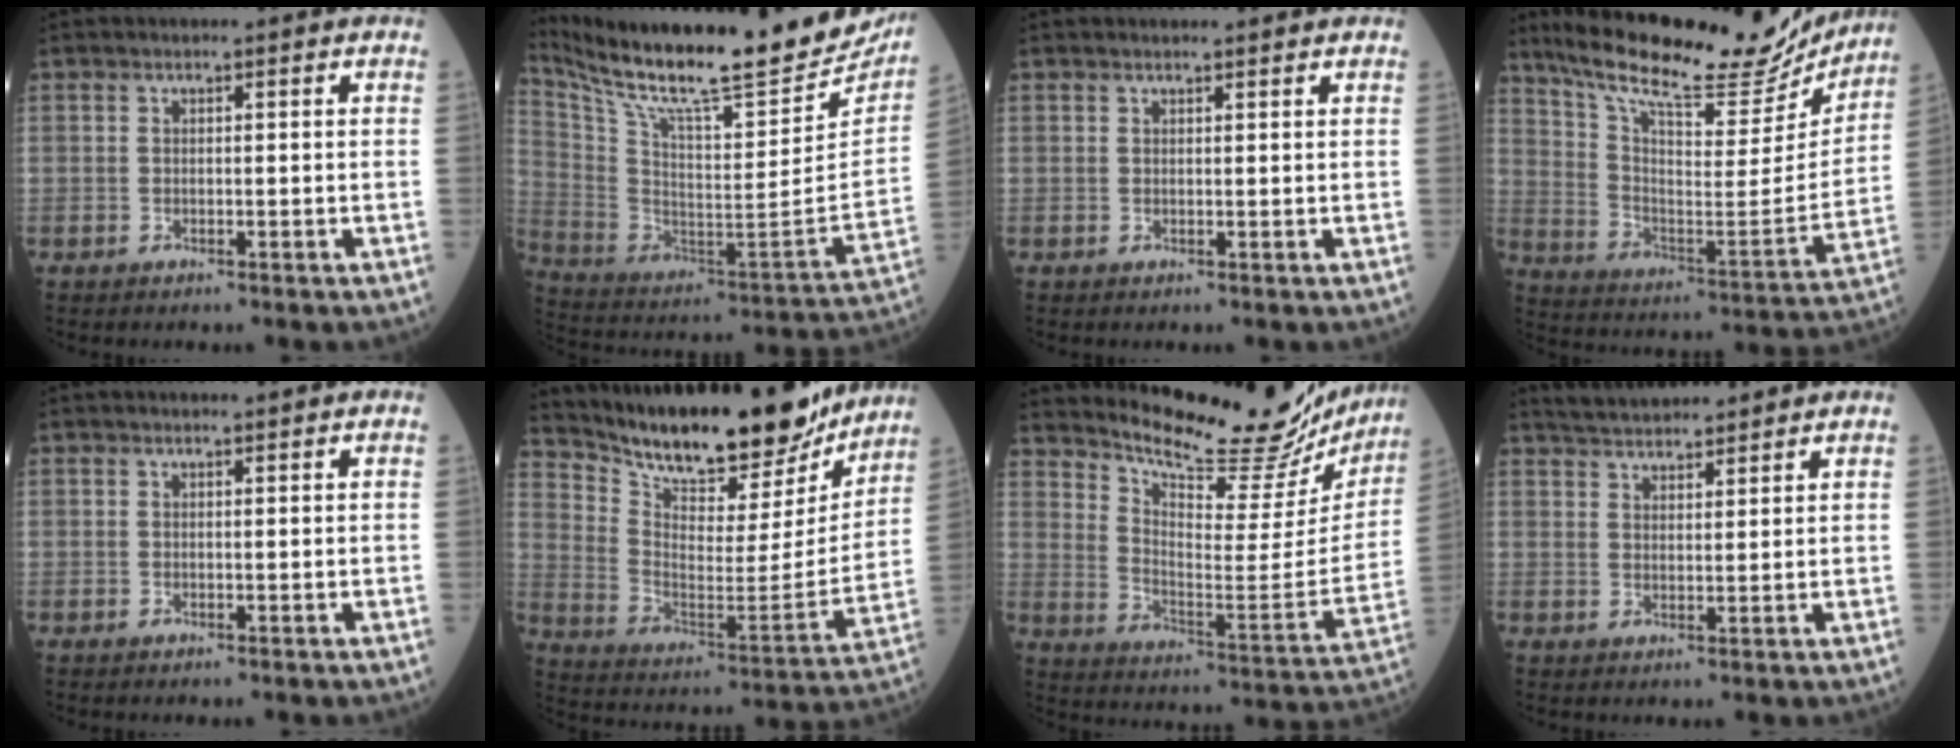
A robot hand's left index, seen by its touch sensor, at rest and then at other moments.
{"total": 31.4, "force": [27.6, 4.7, 14.2], "torque": [-0.273, -0.094, 0.403]}
{"total": 1.9, "force": [1.8, 0.1, 0.4], "torque": [-0.010, 0.007, 0.025]}
{"total": 25.2, "force": [21.9, 5.2, 11.3], "torque": [-0.193, -0.025, 0.321]}
{"total": 0.0}
{"total": 23.3, "force": [20.6, 5.2, 9.5], "torque": [-0.168, -0.032, 0.311]}
{"total": 23.8, "force": [22.2, 4.1, 7.7], "torque": [-0.125, -0.076, 0.294]}
{"total": 6.6, "force": [6.2, 1.3, 1.8], "torque": [-0.034, 0.029, 0.104]}